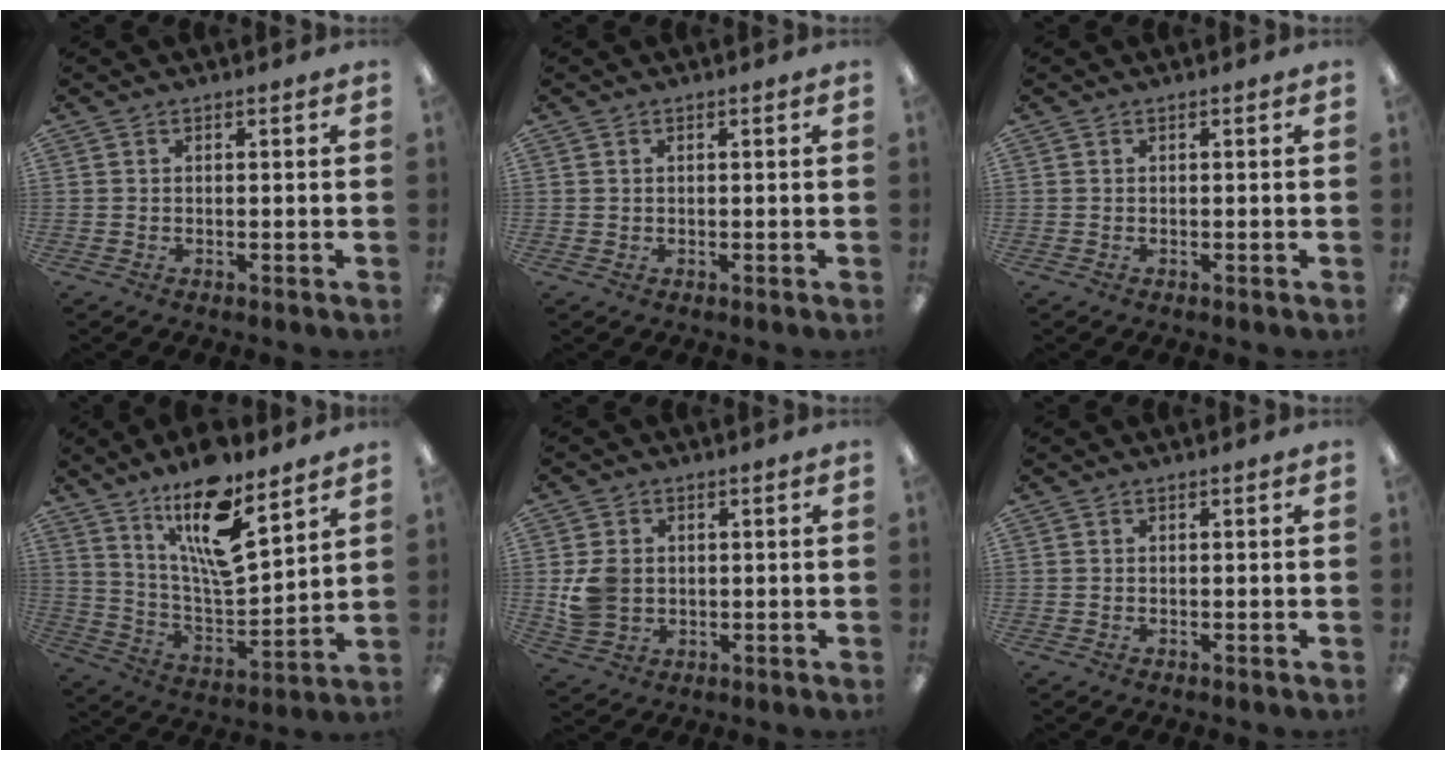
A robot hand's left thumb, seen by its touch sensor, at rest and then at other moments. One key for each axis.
{"total": 0.6, "fx": 0.3, "fy": 0.5, "fz": 0.0, "tx": 0.000, "ty": 0.004, "tz": 0.005}
{"total": 0.0}
{"total": 17.7, "fx": 12.4, "fy": 5.5, "fz": 11.5, "tx": -0.202, "ty": -0.070, "tz": 0.207}
{"total": 6.7, "fx": 0.5, "fy": 5.6, "fz": 3.6, "tx": -0.060, "ty": 0.007, "tz": 0.013}
{"total": 0.0}